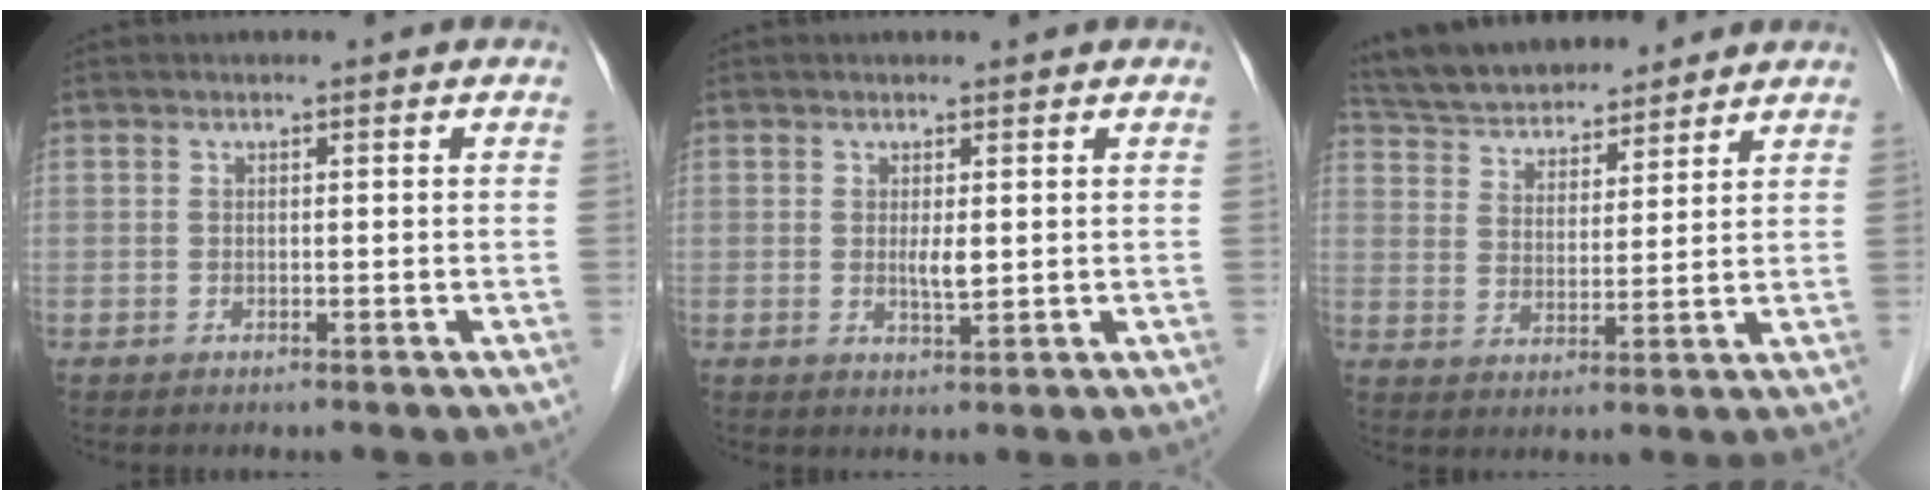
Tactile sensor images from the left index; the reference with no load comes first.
{"total": 2.1, "force": [0.5, 0.4, 2.0], "torque": [-0.038, -0.005, 0.011]}
{"total": 15.7, "force": [14.3, 4.3, 4.8], "torque": [-0.093, 0.033, 0.241]}